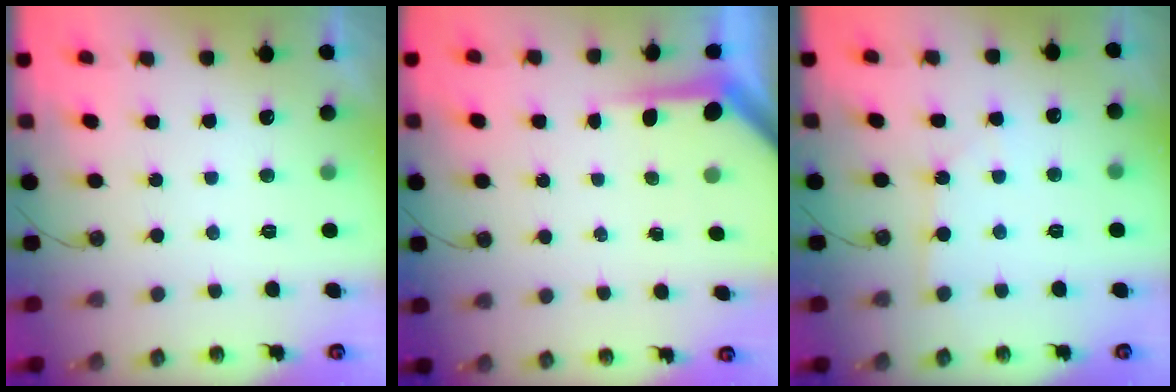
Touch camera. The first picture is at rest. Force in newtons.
{"total": 3.8, "press": 3.8, "slide": 0.4}
{"total": 3.3, "press": 3.3, "slide": 0.4}